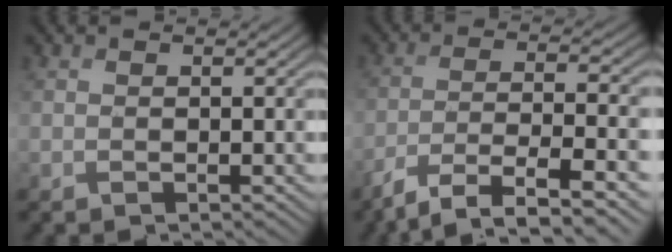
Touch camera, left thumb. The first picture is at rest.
{"total": 8.4, "force": [-5.8, 1.5, 5.9], "torque": [-0.090, -0.002, -0.107]}